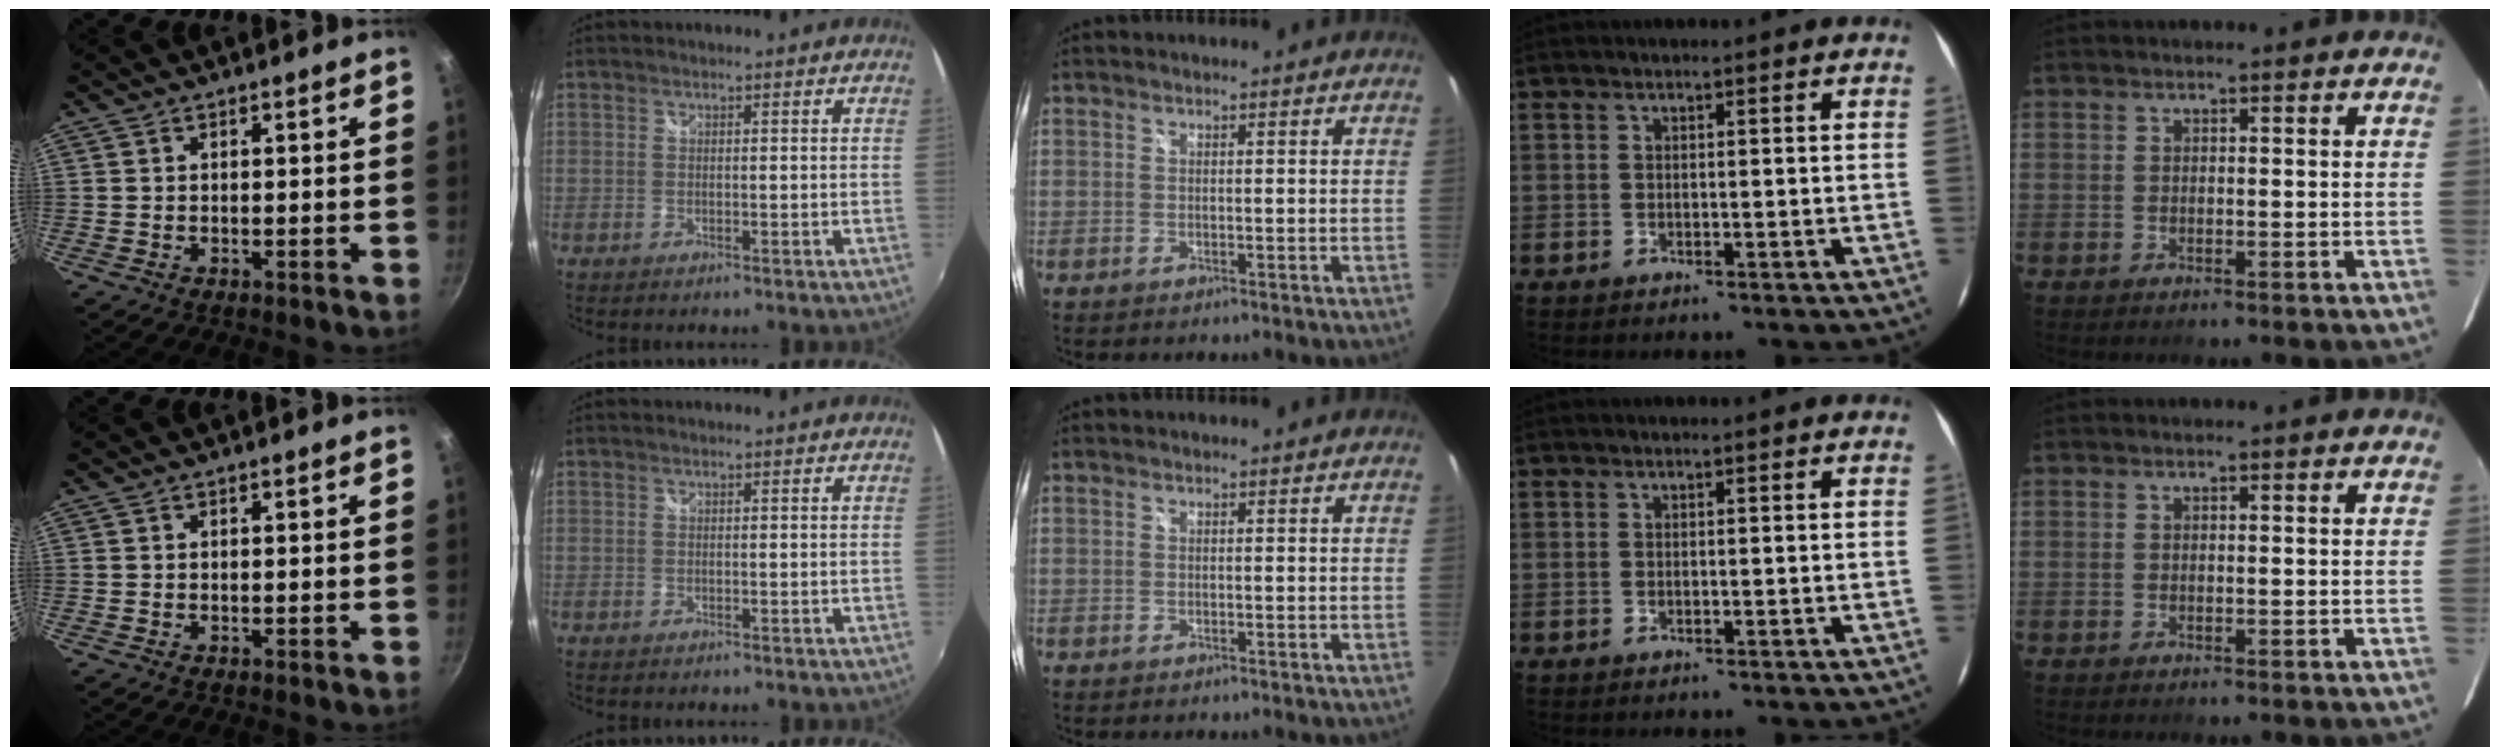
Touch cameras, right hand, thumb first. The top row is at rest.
{}